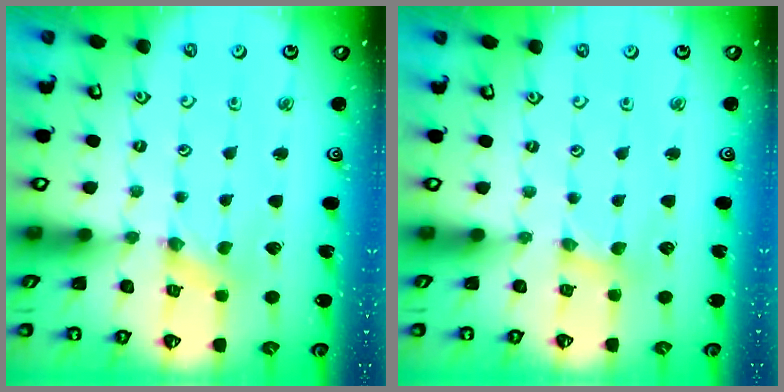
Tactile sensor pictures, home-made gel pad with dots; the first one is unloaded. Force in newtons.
{"total": 1.6, "press": 1.6, "slide": 0.3}